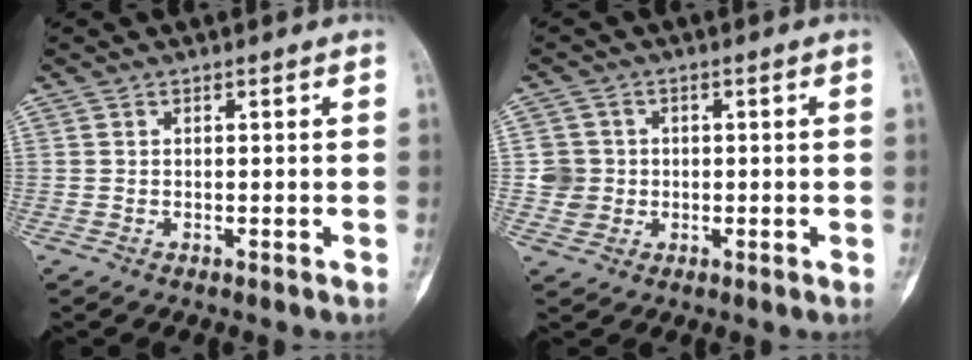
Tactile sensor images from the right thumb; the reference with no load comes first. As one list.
[{"total": 4.2, "force": [0.0, 4.1, 0.6], "torque": [0.015, 0.007, -0.002]}]